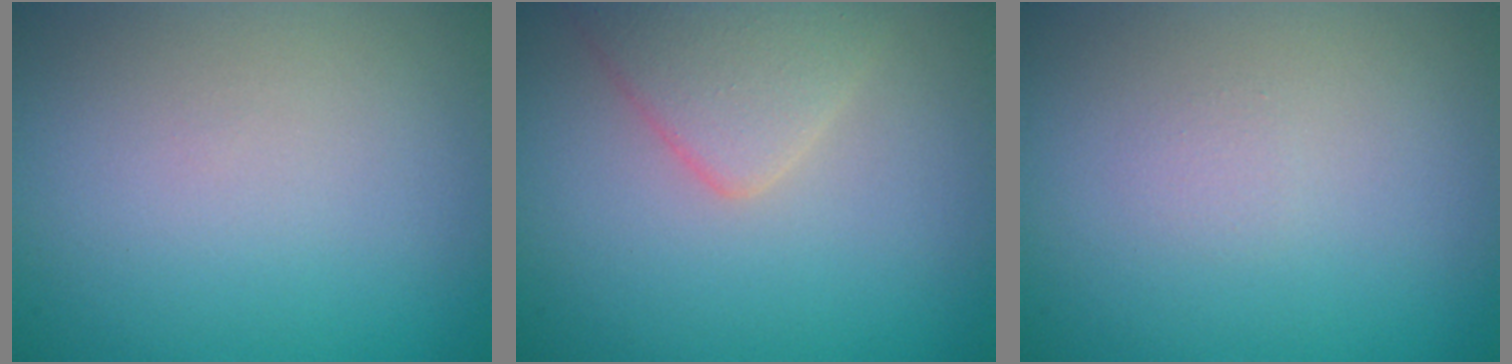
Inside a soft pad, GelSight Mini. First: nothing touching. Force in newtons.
{"total": 3.2, "press": 3.2, "slide": 0.1}
{"total": 0.5, "press": 0.5, "slide": 0.1}